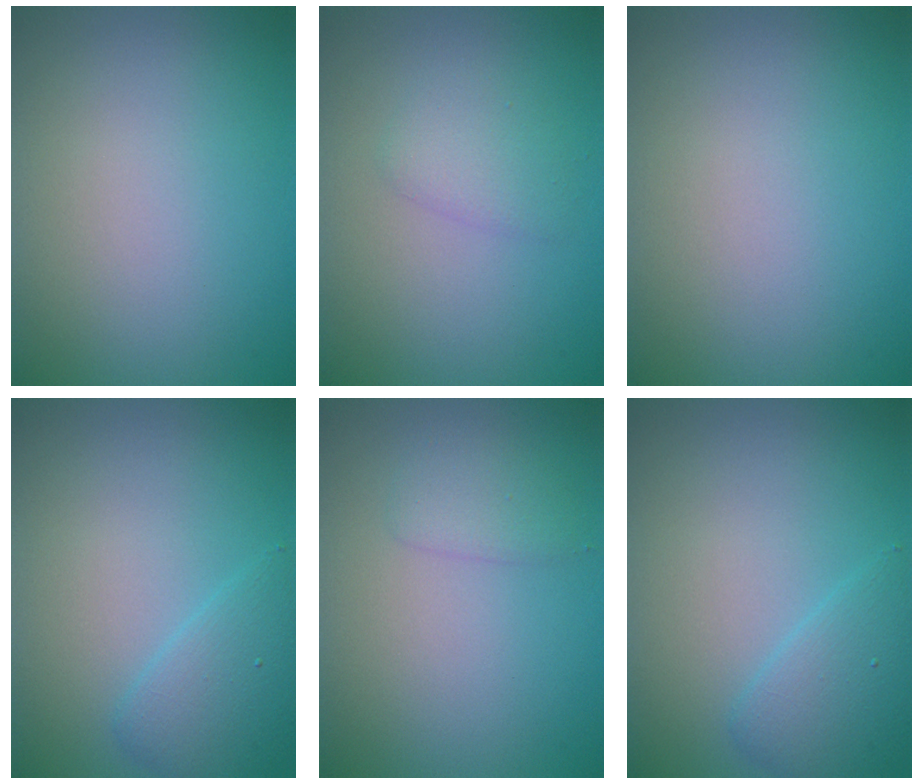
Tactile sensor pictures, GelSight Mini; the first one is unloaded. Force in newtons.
{"total": 1.8, "press": 1.8, "slide": 0.1}
{"total": 0.0}
{"total": 2.7, "press": 2.7, "slide": 0.2}
{"total": 1.5, "press": 1.5, "slide": 0.1}
{"total": 2.7, "press": 2.7, "slide": 0.2}